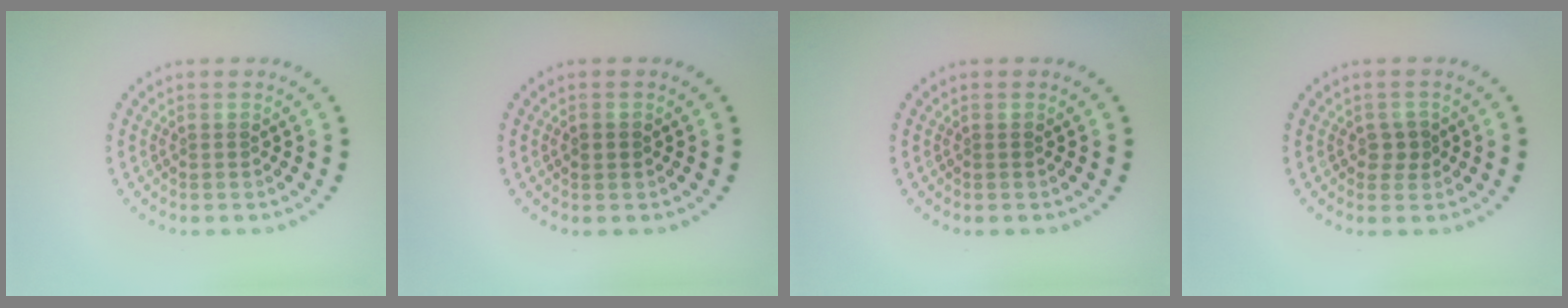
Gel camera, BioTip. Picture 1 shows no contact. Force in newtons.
{"total": 1.1, "press": 1.1, "slide": 0.1}
{"total": 0.0}
{"total": 1.6, "press": 1.5, "slide": 0.6}